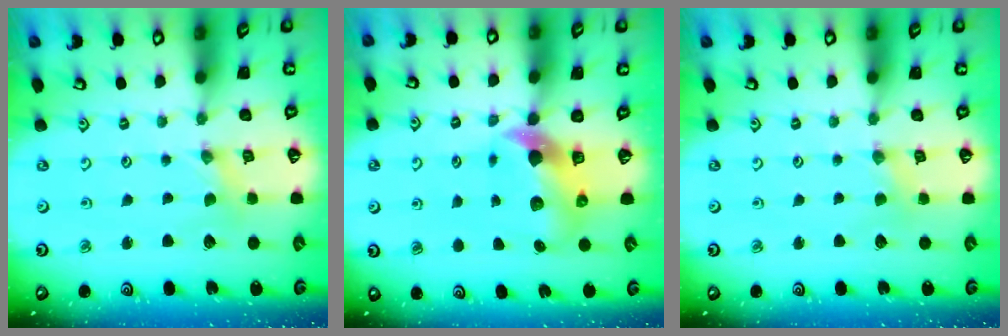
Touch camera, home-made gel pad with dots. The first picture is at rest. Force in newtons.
{"total": 8.0, "press": 8.0, "slide": 1.1}
{"total": 1.8, "press": 1.8, "slide": 0.4}